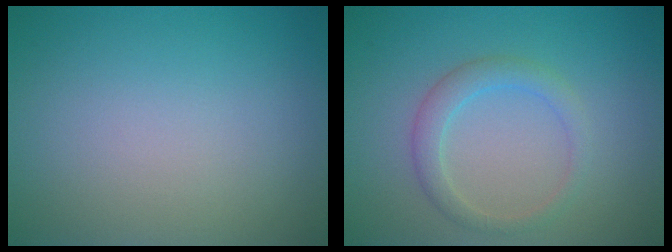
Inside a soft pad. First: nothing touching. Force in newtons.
{"total": 2.3, "press": 2.3, "slide": 0.1}